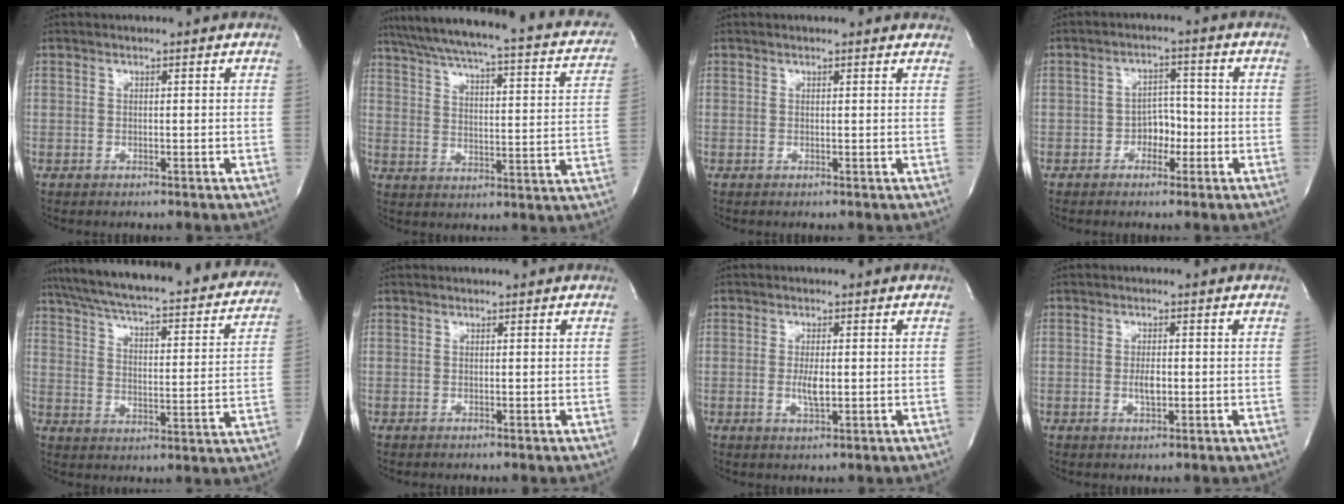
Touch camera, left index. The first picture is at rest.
{"total": 27.2, "force": [22.1, 5.0, 15.1], "torque": [-0.229, -0.007, 0.269]}
{"total": 3.5, "force": [3.2, 0.6, 1.2], "torque": [-0.017, 0.007, 0.022]}
{"total": 3.9, "force": [-1.6, 2.6, 2.5], "torque": [-0.033, 0.009, -0.031]}
{"total": 32.8, "force": [28.7, 5.9, 14.9], "torque": [-0.249, -0.048, 0.358]}
{"total": 0.0}
{"total": 3.1, "force": [-0.4, 0.8, 2.9], "torque": [-0.059, -0.006, -0.005]}
{"total": 2.4, "force": [-0.5, 0.8, 2.2], "torque": [-0.044, -0.002, -0.006]}